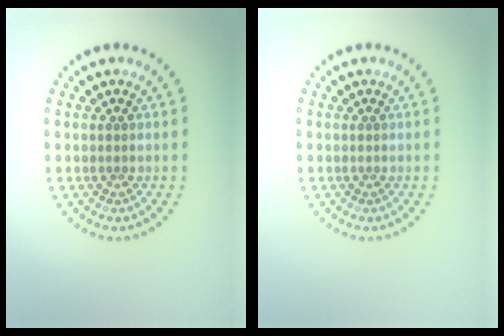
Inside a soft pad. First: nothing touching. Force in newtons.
{"total": 0.0}